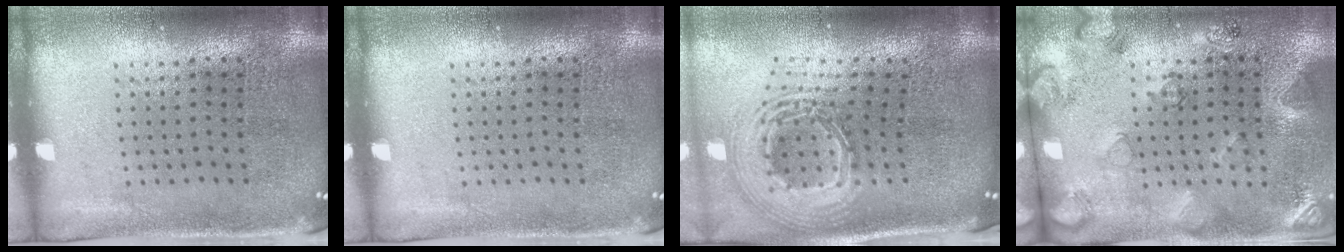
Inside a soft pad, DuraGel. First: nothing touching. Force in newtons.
{"total": 0.0}
{"total": 2.8, "press": 2.0, "slide": 2.0}
{"total": 2.2, "press": 1.9, "slide": 1.1}